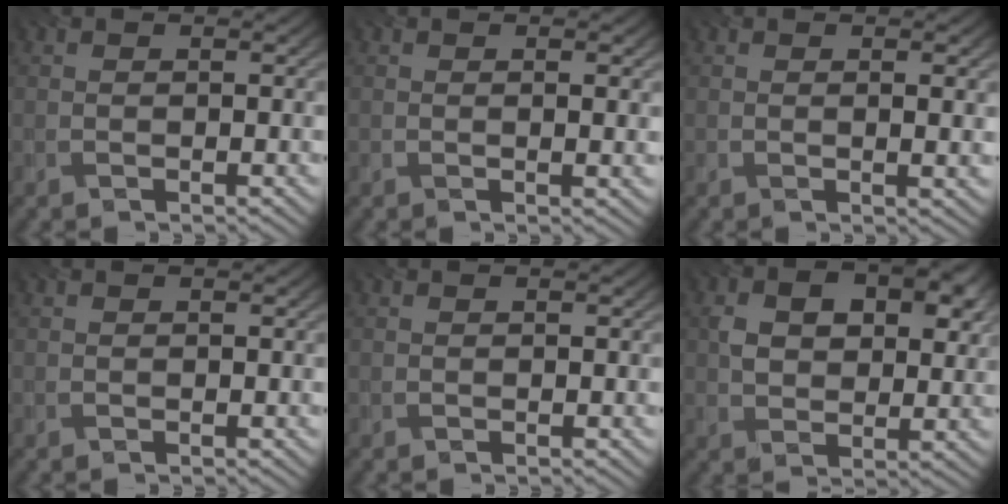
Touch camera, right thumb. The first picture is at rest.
{"total": 1.2, "force": [0.4, 0.0, 1.1], "torque": [-0.016, -0.006, 0.008]}
{"total": 1.6, "force": [0.5, 0.1, 1.5], "torque": [-0.024, -0.006, 0.011]}
{"total": 0.0}
{"total": 0.0}
{"total": 8.5, "force": [2.8, 5.7, 5.7], "torque": [-0.101, -0.007, 0.049]}